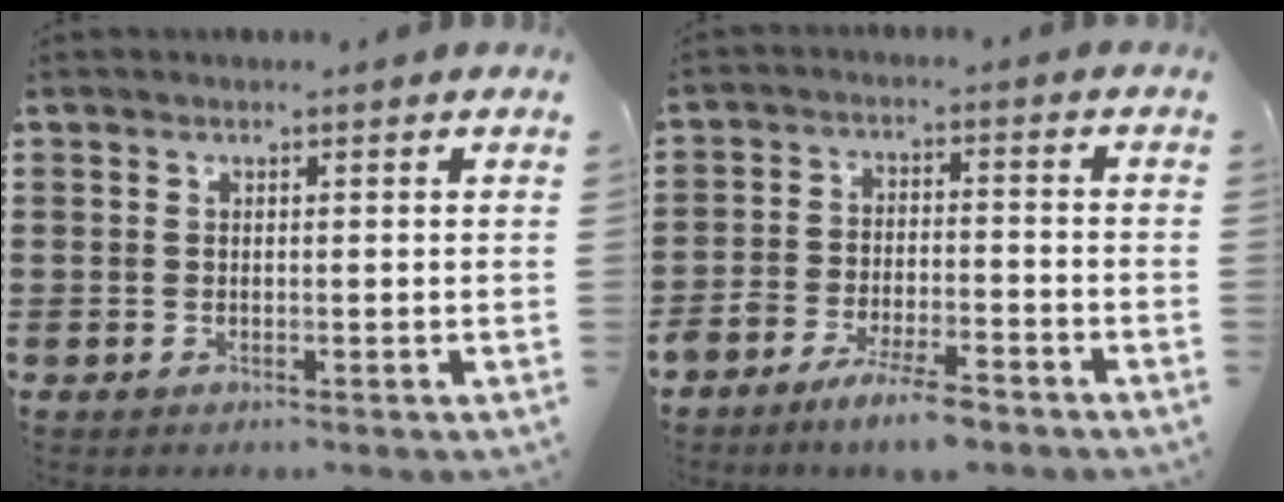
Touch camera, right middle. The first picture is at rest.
{"total": 6.1, "force": [-5.3, 1.3, 2.6], "torque": [-0.052, 0.008, -0.102]}